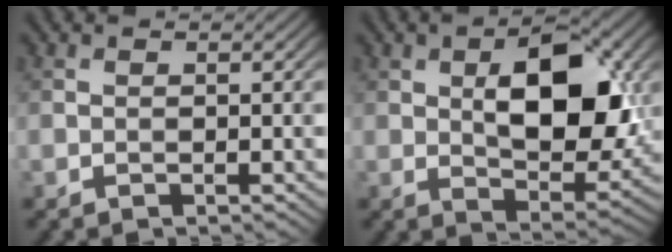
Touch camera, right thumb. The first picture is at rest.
{"total": 11.8, "force": [2.1, 6.1, 9.9], "torque": [-0.146, -0.002, 0.036]}